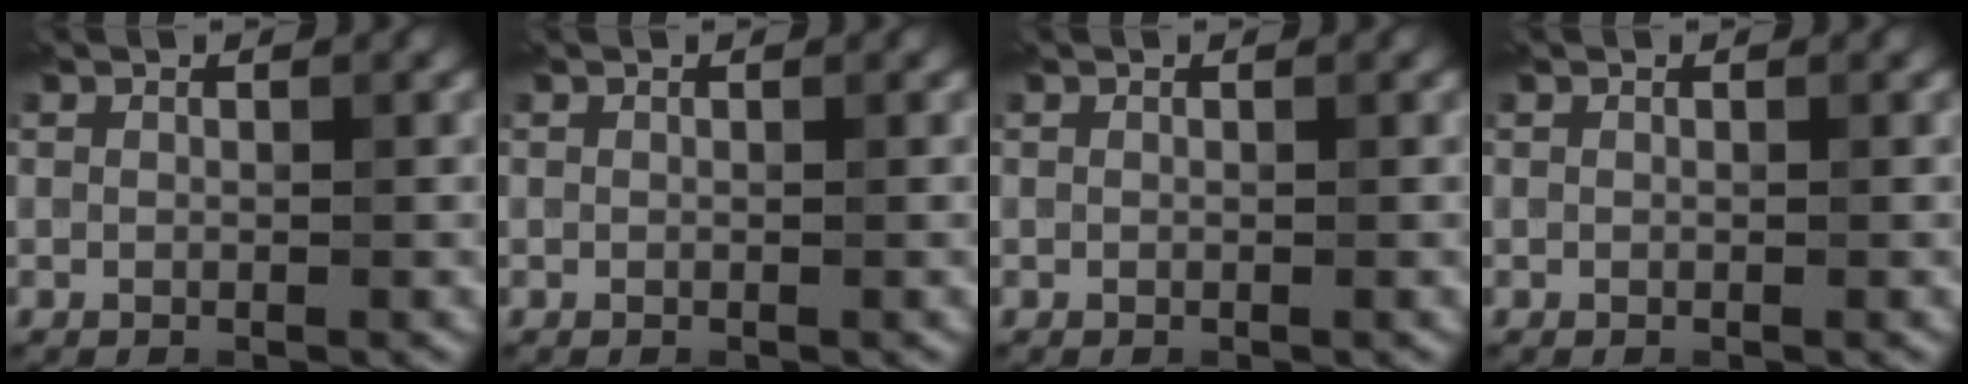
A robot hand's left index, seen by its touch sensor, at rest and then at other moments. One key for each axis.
{"total": 0.0}
{"total": 0.0}
{"total": 0.0}